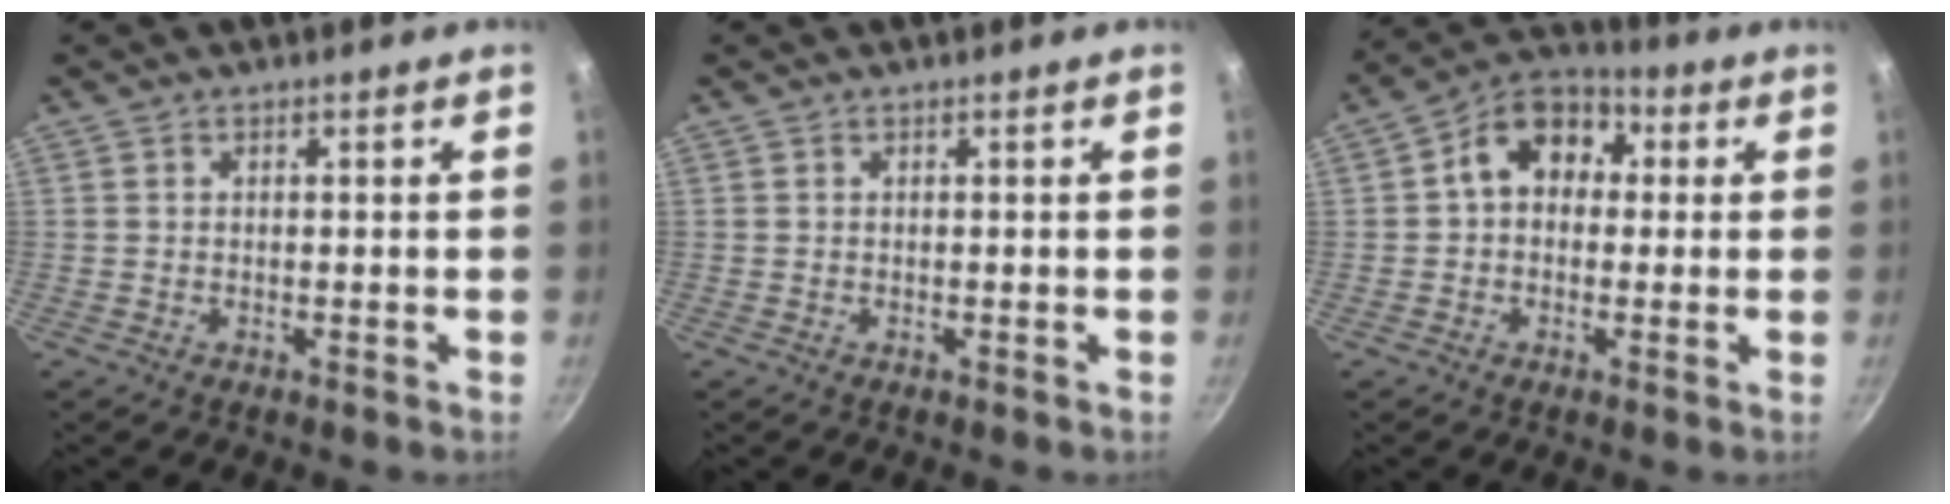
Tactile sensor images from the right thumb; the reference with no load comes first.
{"total": 0.0}
{"total": 10.6, "force": [1.6, 8.1, 6.6], "torque": [-0.064, 0.028, 0.003]}